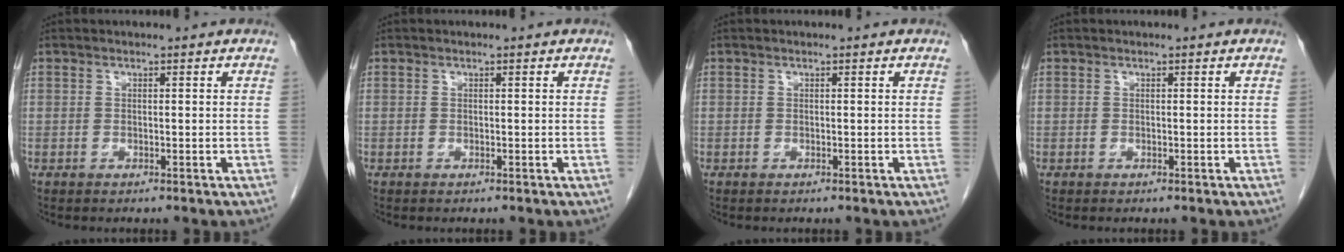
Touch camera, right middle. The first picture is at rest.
{"total": 0.0}
{"total": 0.0}
{"total": 0.0}